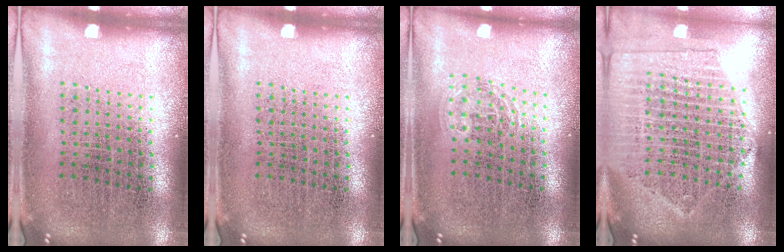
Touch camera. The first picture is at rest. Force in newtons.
{"total": 0.0}
{"total": 0.8, "press": 0.6, "slide": 0.6}
{"total": 2.0, "press": 1.8, "slide": 0.9}